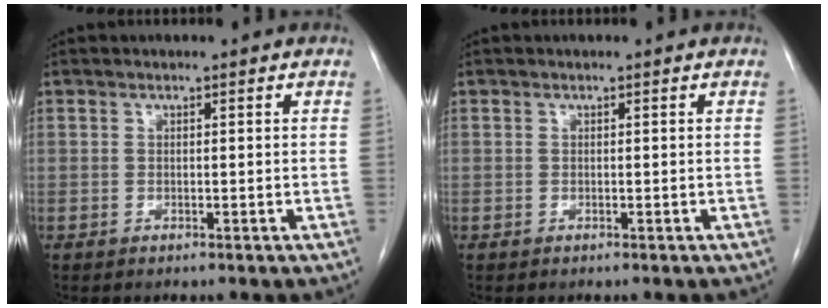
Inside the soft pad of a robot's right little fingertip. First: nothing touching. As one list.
[{"total": 0.0}]